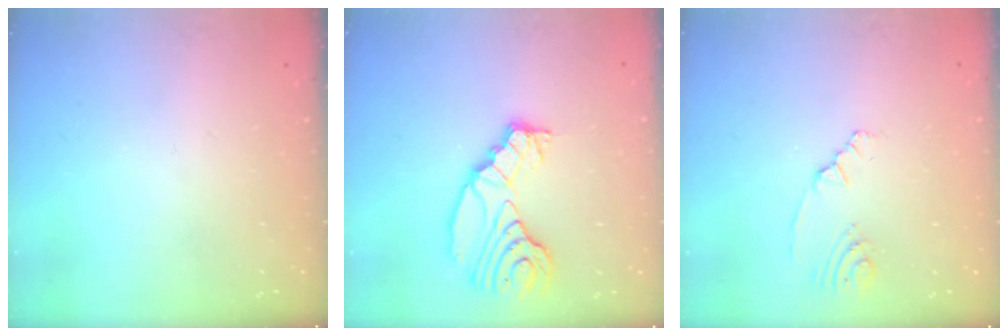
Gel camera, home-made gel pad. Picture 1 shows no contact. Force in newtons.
{"total": 11.7, "press": 11.7, "slide": 1.1}
{"total": 1.8, "press": 1.5, "slide": 1.0}